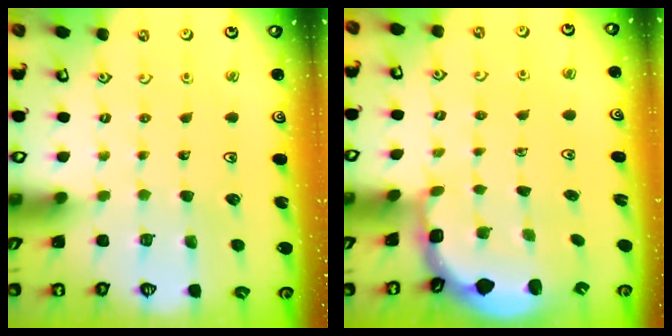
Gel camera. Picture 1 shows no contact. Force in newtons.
{"total": 2.7, "press": 2.1, "slide": 1.7}